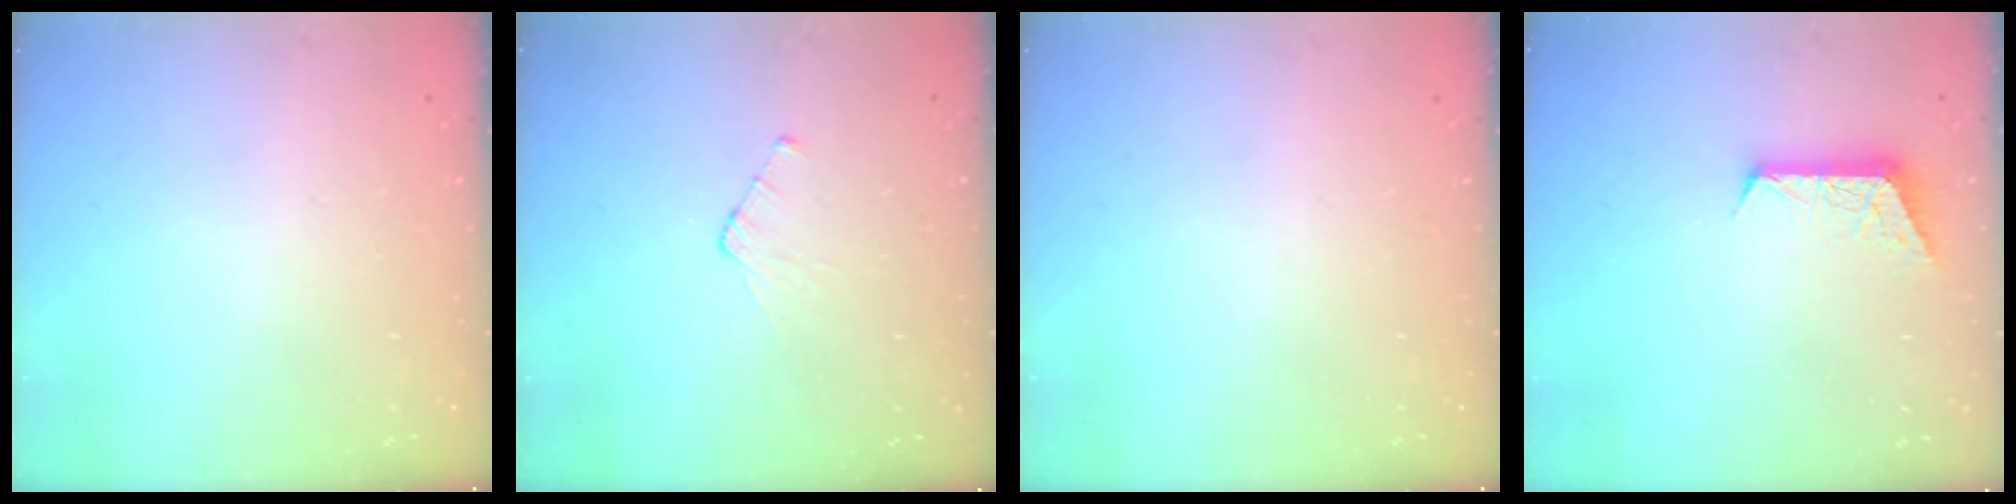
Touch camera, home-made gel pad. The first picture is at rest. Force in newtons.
{"total": 4.1, "press": 4.1, "slide": 0.4}
{"total": 0.0}
{"total": 7.5, "press": 7.5, "slide": 0.5}